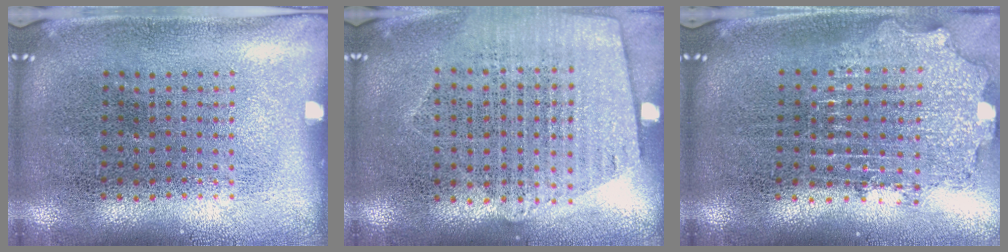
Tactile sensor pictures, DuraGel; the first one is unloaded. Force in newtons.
{"total": 1.3, "press": 1.2, "slide": 0.5}
{"total": 2.1, "press": 1.6, "slide": 1.3}